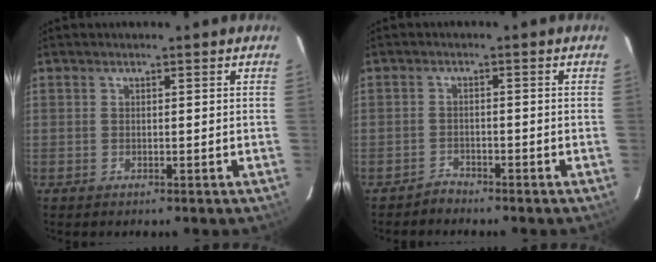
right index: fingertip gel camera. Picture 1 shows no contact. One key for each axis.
{"total": 1.9, "fx": -1.8, "fy": 0.5, "fz": -0.2, "tx": 0.003, "ty": 0.004, "tz": -0.034}